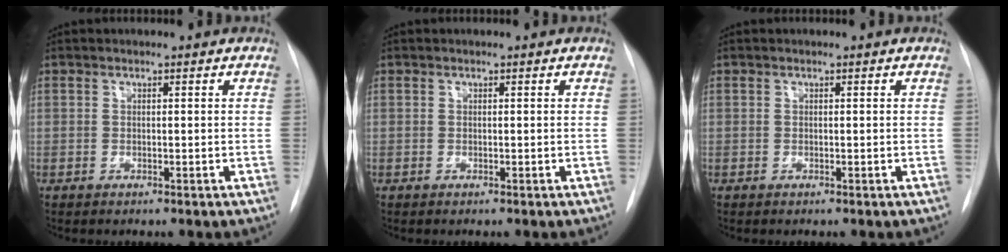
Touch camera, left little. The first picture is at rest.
{"total": 0.0}
{"total": 0.0}